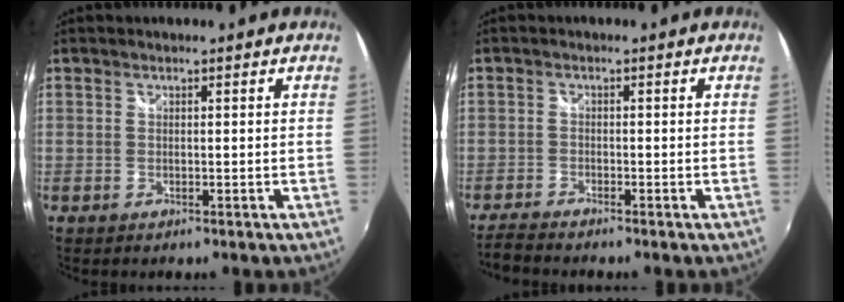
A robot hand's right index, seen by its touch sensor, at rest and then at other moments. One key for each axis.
{"total": 3.5, "fx": -3.3, "fy": 0.2, "fz": 1.0, "tx": -0.031, "ty": -0.016, "tz": -0.066}